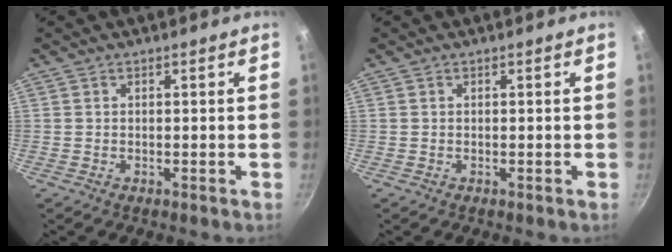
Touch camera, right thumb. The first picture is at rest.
{"total": 0.0}